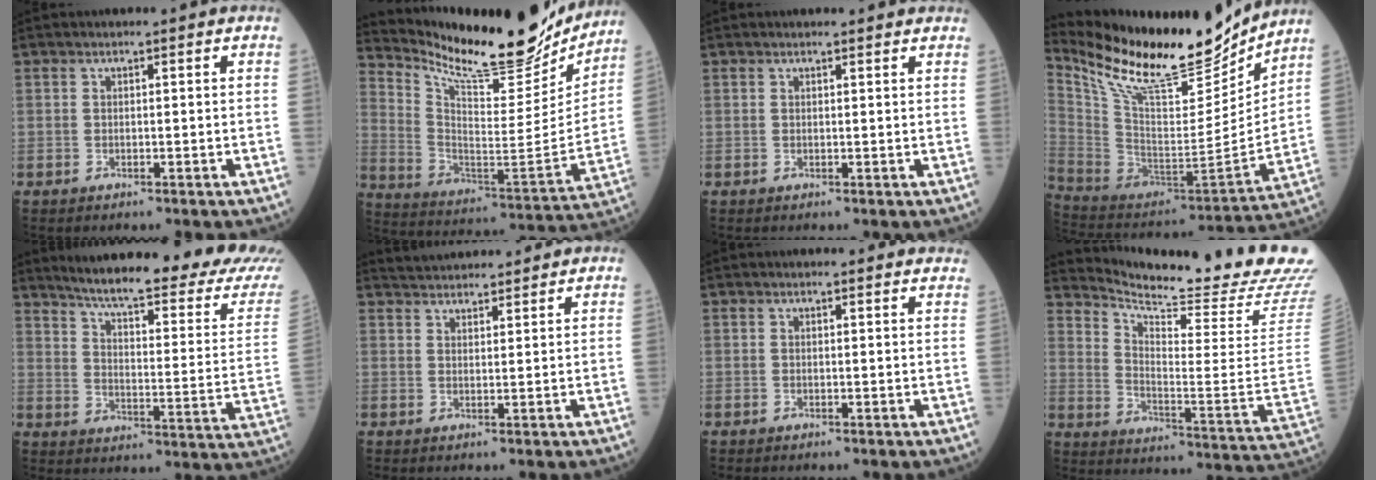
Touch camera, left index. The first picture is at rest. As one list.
[{"total": 20.8, "force": [18.7, 4.2, 8.0], "torque": [-0.147, -0.058, 0.286]}, {"total": 2.2, "force": [2.1, 0.4, 0.4], "torque": [-0.009, 0.006, 0.015]}, {"total": 21.7, "force": [18.5, 4.7, 10.4], "torque": [-0.202, -0.036, 0.317]}, {"total": 24.4, "force": [22.1, 0.8, 10.4], "torque": [-0.156, -0.093, 0.277]}, {"total": 6.1, "force": [5.9, 1.1, 1.2], "torque": [-0.021, 0.025, 0.087]}, {"total": 6.1, "force": [5.8, 1.1, 1.4], "torque": [-0.002, 0.002, 0.041]}, {"total": 22.0, "force": [20.7, 0.1, 7.3], "torque": [-0.133, -0.129, 0.266]}]